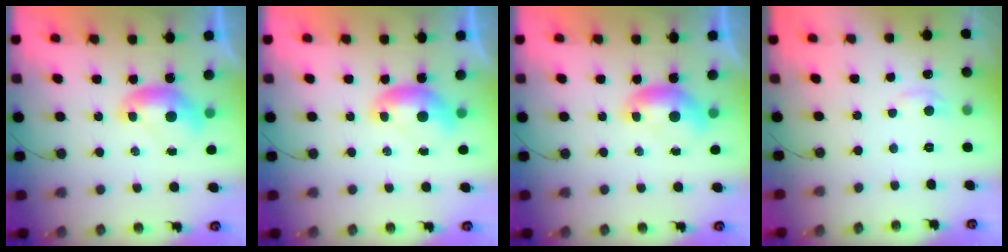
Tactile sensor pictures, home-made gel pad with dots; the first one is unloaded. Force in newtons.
{"total": 0.0}
{"total": 0.0}
{"total": 1.0, "press": 0.6, "slide": 0.9}